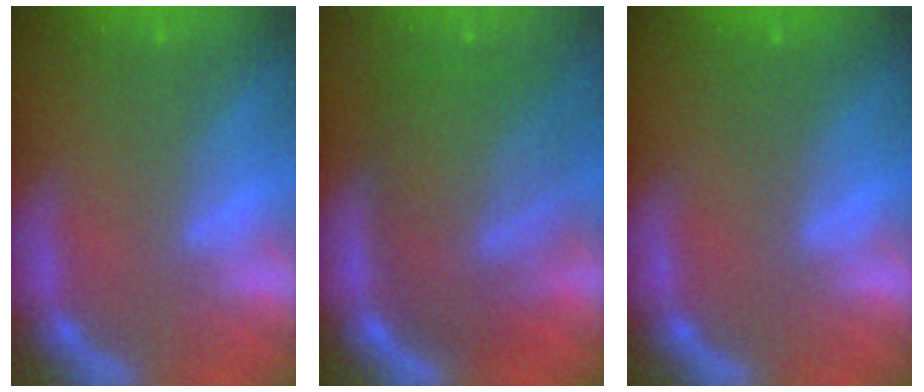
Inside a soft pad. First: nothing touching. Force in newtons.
{"total": 10.0}
{"total": 1.0}